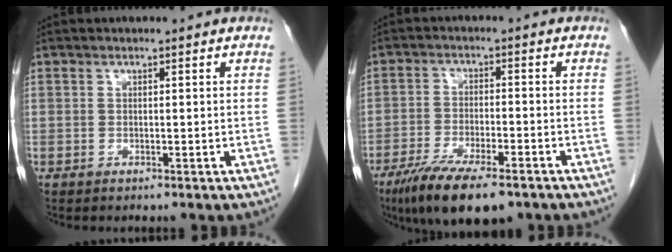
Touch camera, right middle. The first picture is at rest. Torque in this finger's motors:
{"motor_torque": [1.27, -0.87, 0.32, 0.13]}